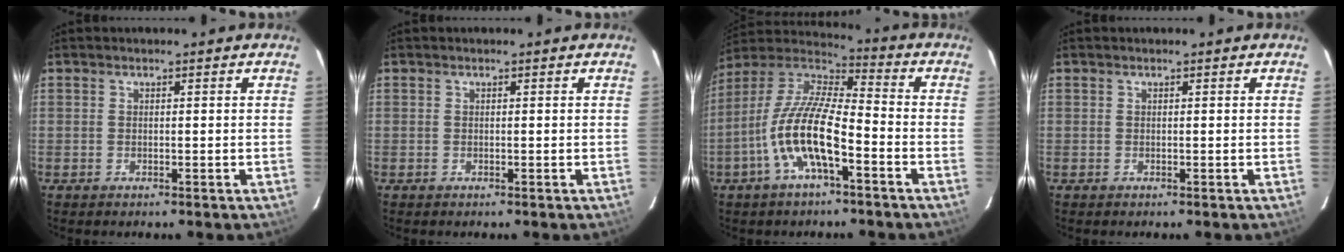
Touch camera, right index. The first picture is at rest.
{"total": 0.0}
{"total": 14.3, "force": [-5.7, 3.8, 12.5], "torque": [-0.253, -0.001, -0.115]}
{"total": 0.0}